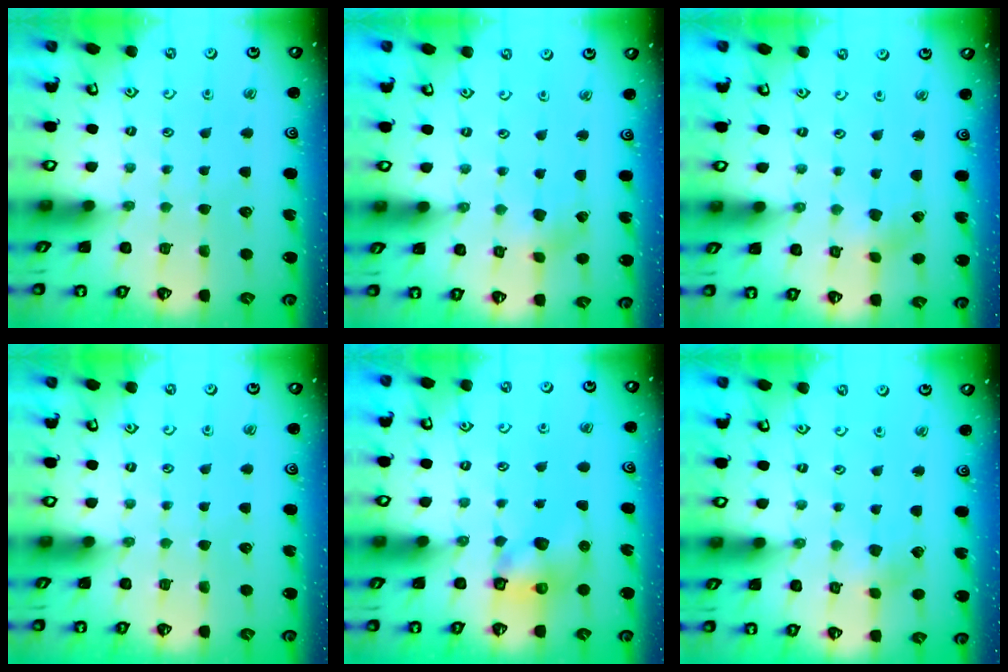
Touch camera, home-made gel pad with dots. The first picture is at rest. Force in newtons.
{"total": 1.9, "press": 1.9, "slide": 0.2}
{"total": 1.9, "press": 1.9, "slide": 0.2}
{"total": 0.0}
{"total": 8.7, "press": 8.7, "slide": 0.2}
{"total": 2.1, "press": 2.1, "slide": 0.1}